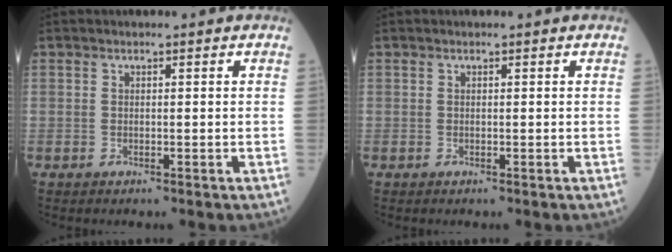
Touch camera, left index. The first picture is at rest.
{"total": 0.0}